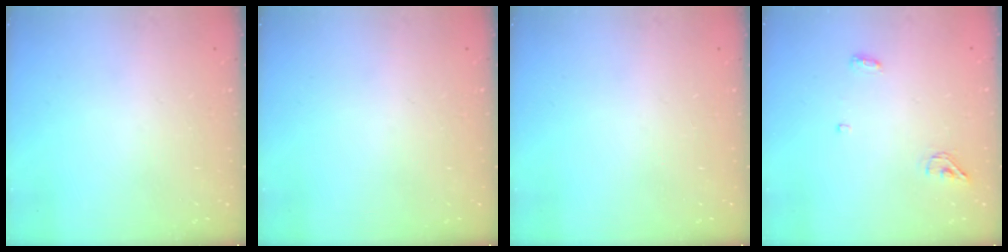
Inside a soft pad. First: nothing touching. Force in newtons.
{"total": 0.0}
{"total": 0.0}
{"total": 6.3, "press": 5.0, "slide": 3.9}